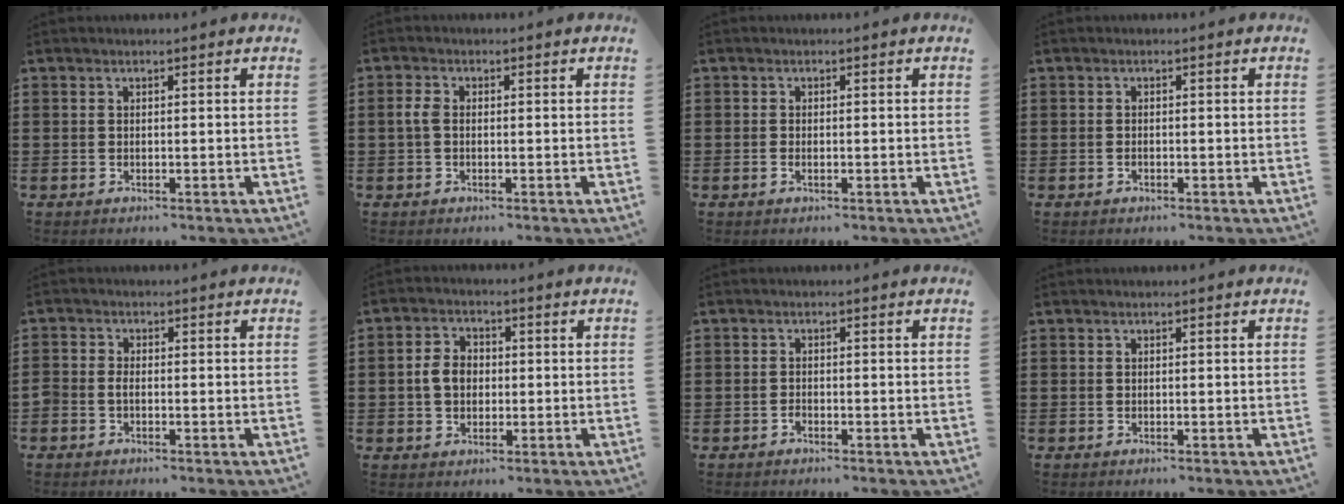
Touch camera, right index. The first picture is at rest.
{"total": 2.2, "force": [0.0, 1.5, 1.7], "torque": [-0.044, 0.002, -0.004]}
{"total": 0.8, "force": [-0.3, 0.4, 0.6], "torque": [-0.013, -0.003, -0.004]}
{"total": 0.6, "force": [-0.3, 0.3, 0.4], "torque": [-0.011, -0.003, -0.006]}
{"total": 1.3, "force": [-0.6, 0.7, 0.8], "torque": [-0.025, -0.003, -0.014]}
{"total": 4.4, "force": [-0.2, 3.3, 2.9], "torque": [-0.070, 0.009, -0.009]}
{"total": 0.9, "force": [-0.7, 0.4, 0.3], "torque": [-0.007, -0.001, -0.015]}
{"total": 0.0}